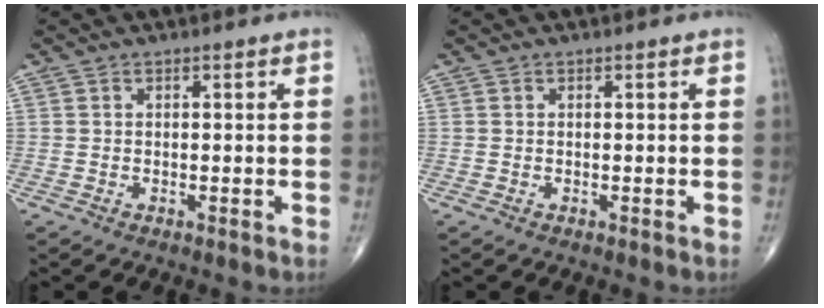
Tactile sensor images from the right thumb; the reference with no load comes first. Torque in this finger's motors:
{"motor_torque": [-0.08, 0.08, -0.02, 0.00, 0.03]}